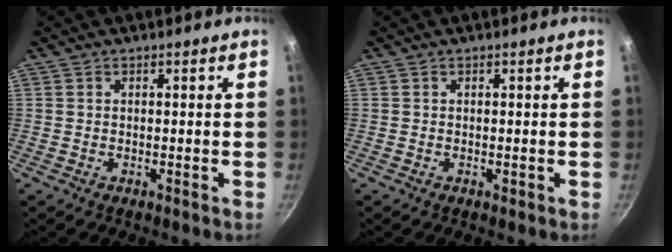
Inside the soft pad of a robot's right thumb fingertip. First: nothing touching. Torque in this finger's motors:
{"motor_torque": [-0.06, -0.01, 0.37, -0.21, 0.03]}